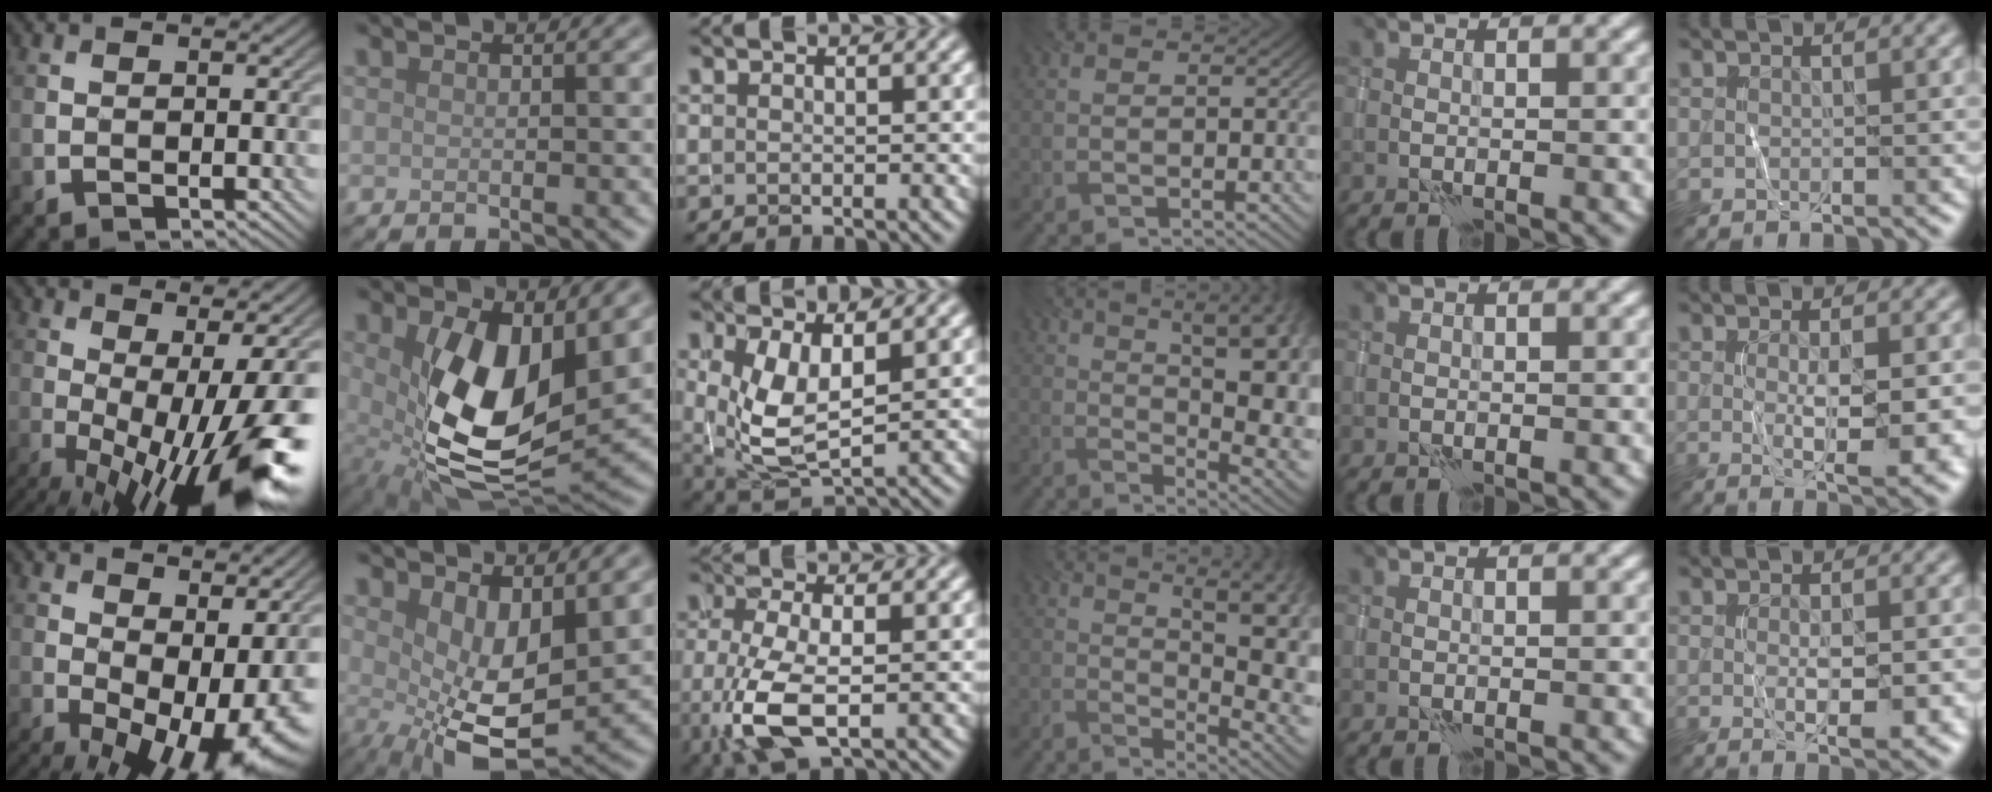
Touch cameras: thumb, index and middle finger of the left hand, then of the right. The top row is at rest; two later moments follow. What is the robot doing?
{"motion": "wrap", "object": "thread"}